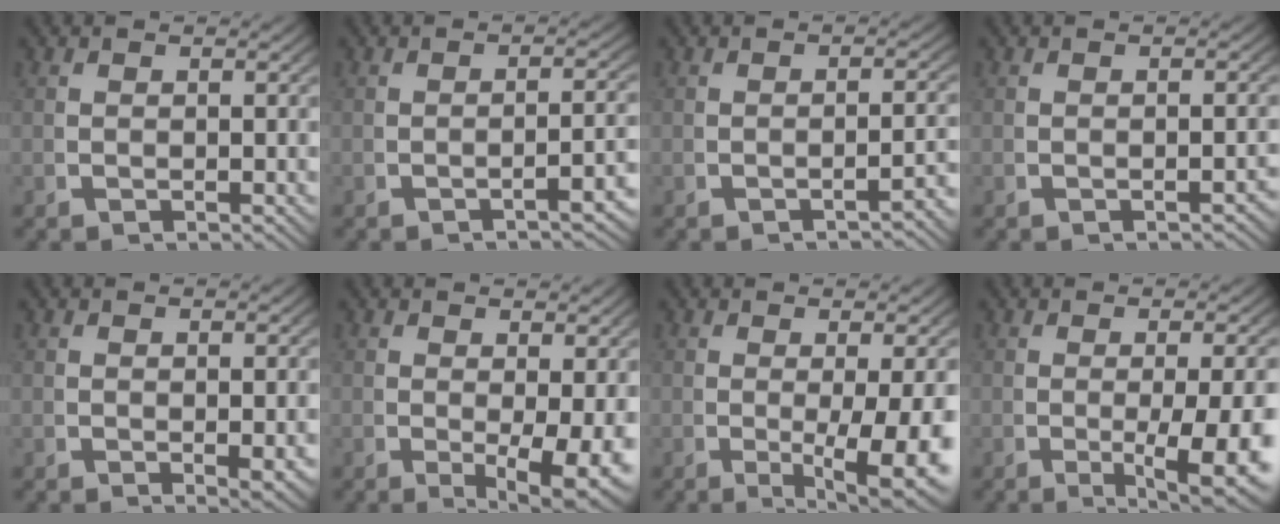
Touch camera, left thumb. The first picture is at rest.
{"total": 2.7, "force": [-1.6, 0.4, 2.1], "torque": [-0.031, 0.002, -0.021]}
{"total": 2.6, "force": [-2.0, 0.2, 1.6], "torque": [-0.026, 0.000, -0.025]}
{"total": 1.0, "force": [-0.9, 0.1, 0.5], "torque": [-0.010, 0.002, -0.013]}
{"total": 1.7, "force": [0.0, 0.6, 1.5], "torque": [-0.021, -0.005, 0.003]}
{"total": 5.5, "force": [-0.6, 2.7, 4.8], "torque": [-0.077, -0.027, 0.002]}
{"total": 6.6, "force": [-1.0, 2.6, 6.0], "torque": [-0.097, -0.019, -0.006]}
{"total": 7.0, "force": [-1.7, 2.6, 6.2], "torque": [-0.099, -0.017, -0.016]}